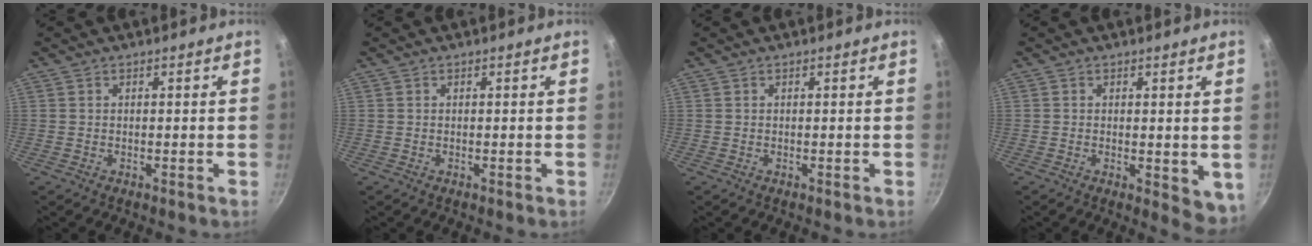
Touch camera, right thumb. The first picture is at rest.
{"total": 0.0}
{"total": 0.0}
{"total": 5.2, "force": [-0.1, 2.6, 4.5], "torque": [-0.055, -0.012, 0.001]}